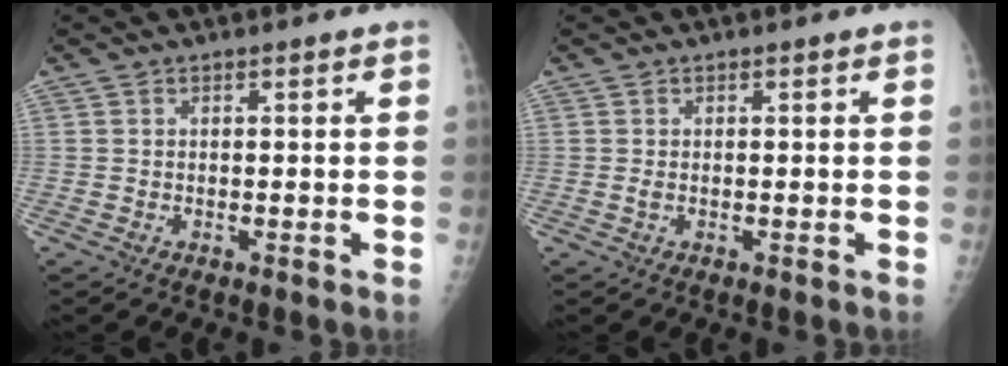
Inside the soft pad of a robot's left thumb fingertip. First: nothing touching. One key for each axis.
{"total": 0.6, "fx": 0.0, "fy": 0.3, "fz": 0.5, "tx": -0.012, "ty": -0.001, "tz": 0.001}